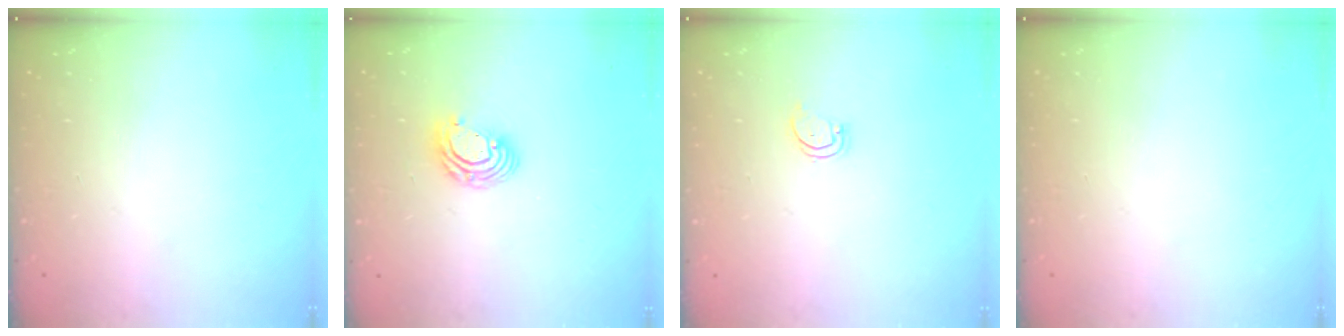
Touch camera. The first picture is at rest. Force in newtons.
{"total": 7.6, "press": 7.5, "slide": 1.2}
{"total": 2.3, "press": 2.3, "slide": 0.1}
{"total": 0.0}